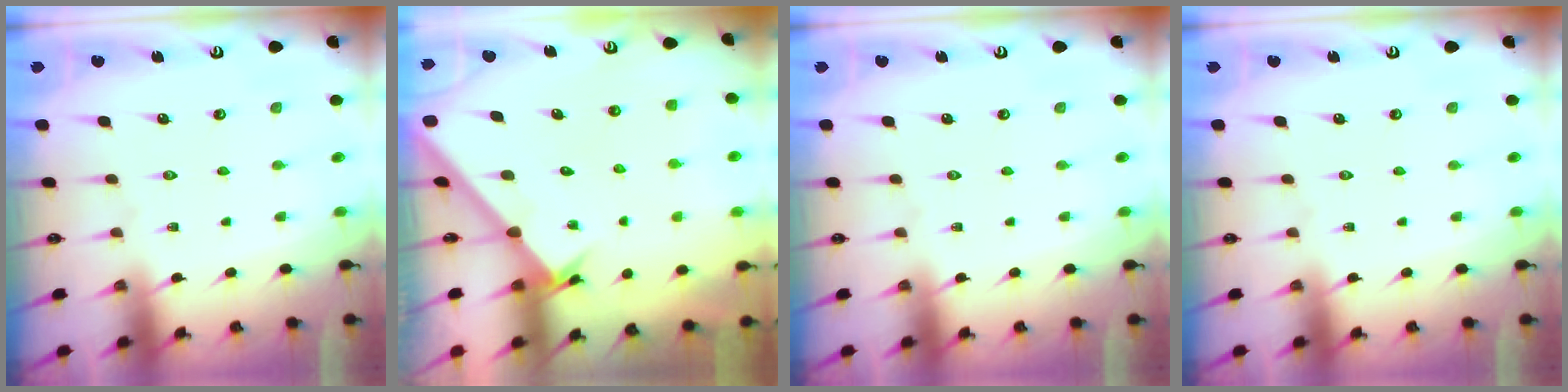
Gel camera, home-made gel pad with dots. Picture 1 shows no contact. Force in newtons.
{"total": 2.1, "press": 2.1, "slide": 0.3}
{"total": 0.0}
{"total": 0.0}